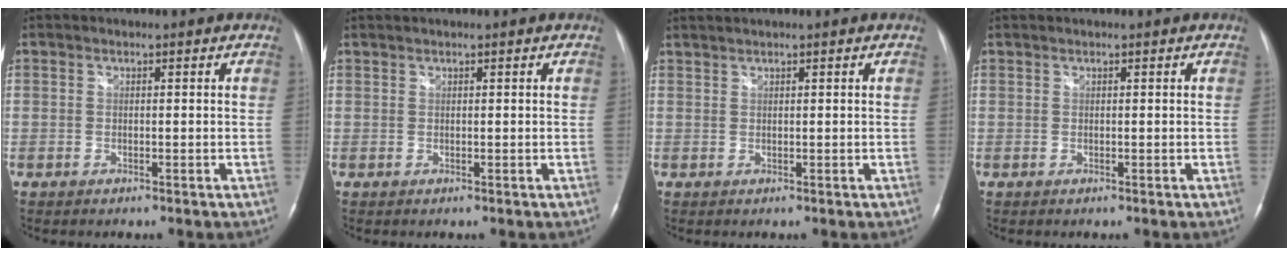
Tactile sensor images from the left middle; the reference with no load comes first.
{"total": 0.5, "force": [0.5, -0.1, 0.1], "torque": [-0.005, 0.008, 0.014]}
{"total": 1.5, "force": [1.4, -0.2, 0.6], "torque": [-0.012, 0.011, 0.030]}
{"total": 0.0}